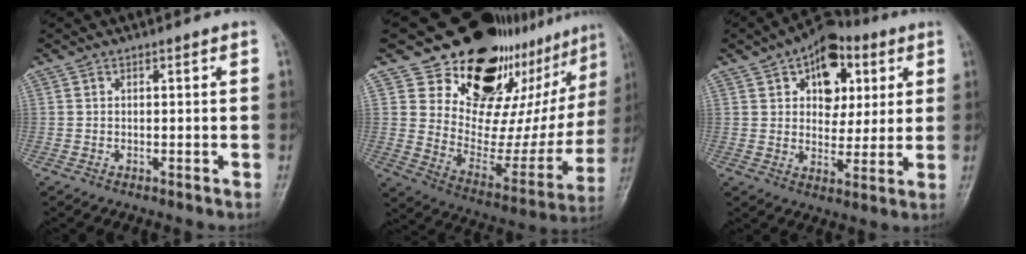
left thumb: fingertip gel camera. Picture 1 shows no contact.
{"total": 30.8, "force": [19.0, 15.8, 18.3], "torque": [-0.223, -0.089, 0.283]}
{"total": 13.1, "force": [5.1, 8.7, 8.4], "torque": [-0.073, -0.006, 0.075]}